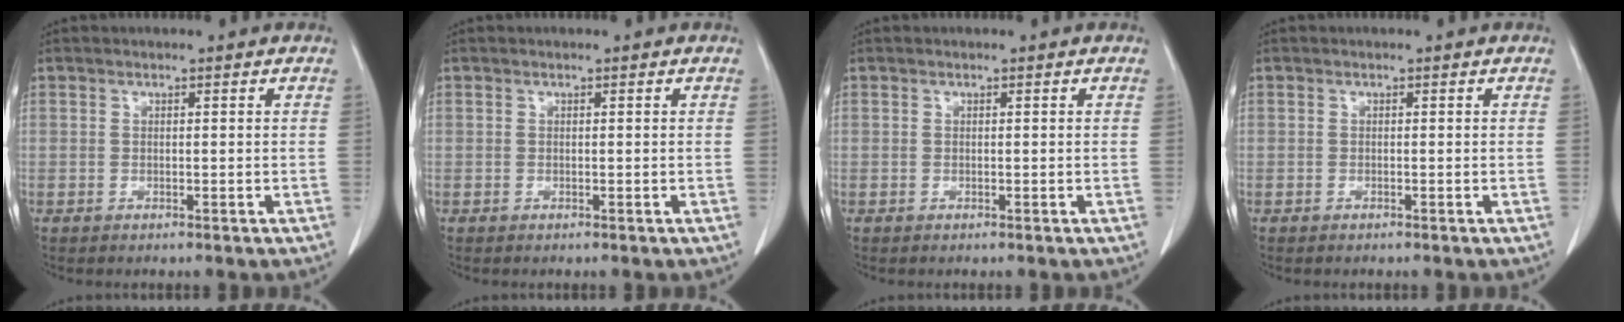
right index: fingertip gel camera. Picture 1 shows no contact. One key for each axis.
{"total": 0.0}
{"total": 0.0}
{"total": 0.0}